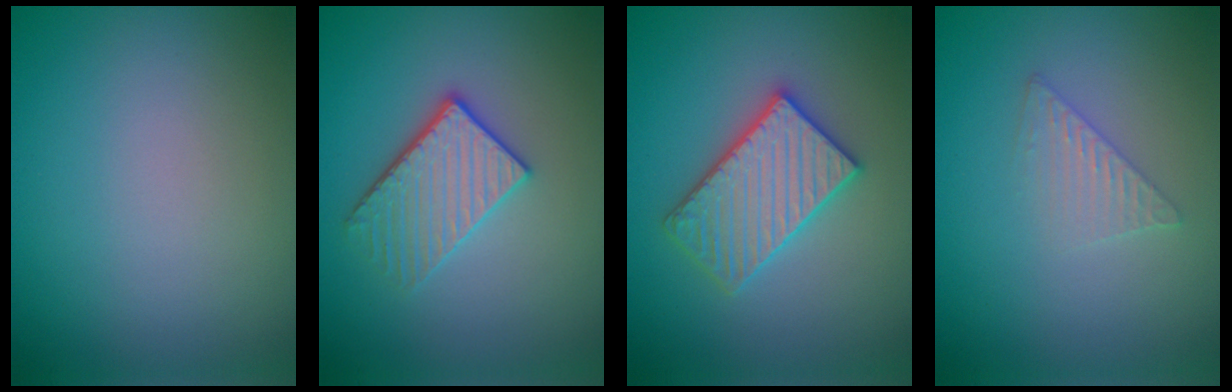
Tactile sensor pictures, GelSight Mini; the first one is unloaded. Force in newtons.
{"total": 3.5, "press": 3.3, "slide": 1.3}
{"total": 4.1, "press": 4.0, "slide": 0.7}
{"total": 1.6, "press": 1.6, "slide": 0.1}